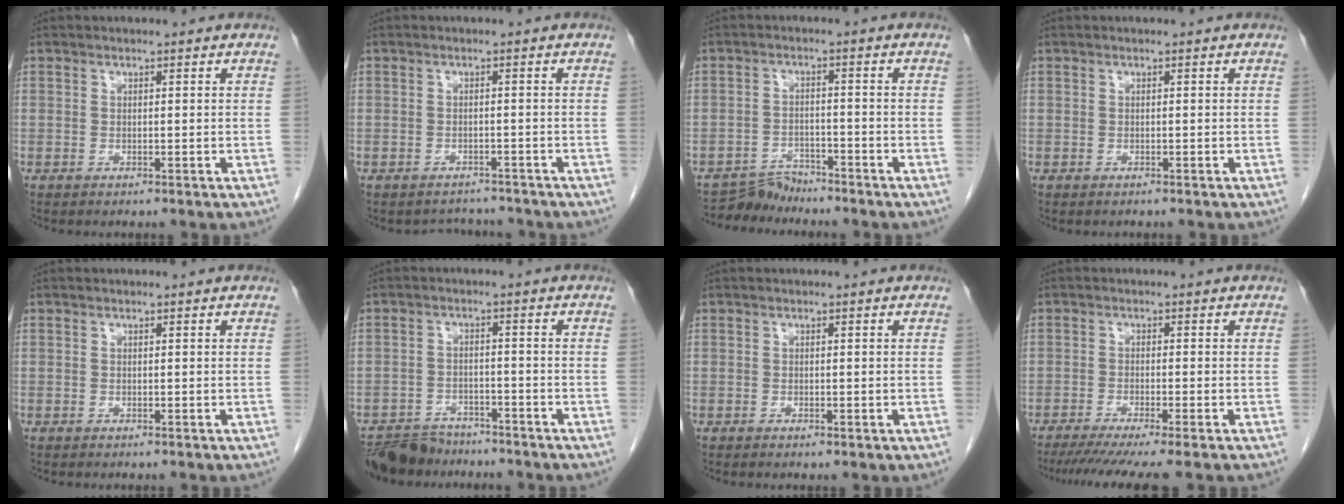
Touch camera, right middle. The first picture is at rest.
{"total": 3.1, "force": [-2.8, 1.2, -0.5], "torque": [0.006, 0.008, -0.039]}
{"total": 4.2, "force": [-4.0, 0.7, -0.7], "torque": [0.012, -0.003, -0.071]}
{"total": 0.0}
{"total": 0.0}
{"total": 8.2, "force": [-7.5, 3.1, 1.1], "torque": [-0.015, -0.002, -0.123]}
{"total": 0.6, "force": [-0.3, 0.2, 0.5], "torque": [-0.011, -0.001, -0.003]}
{"total": 9.1, "force": [-7.5, -0.9, 5.0], "torque": [-0.059, -0.024, -0.117]}